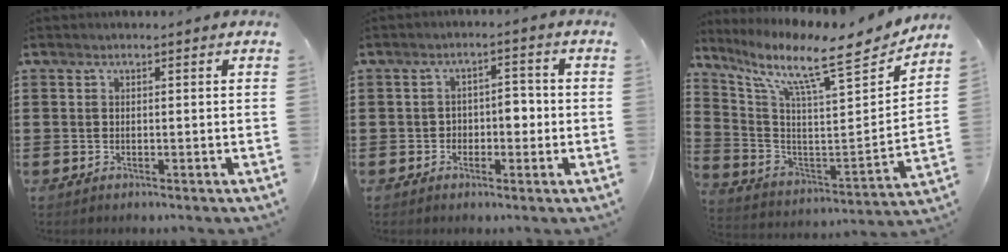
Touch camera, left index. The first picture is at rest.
{"total": 3.3, "force": [-1.0, 2.3, 2.1], "torque": [-0.031, 0.001, -0.030]}
{"total": 11.2, "force": [8.8, 1.2, 6.7], "torque": [-0.145, -0.076, 0.135]}